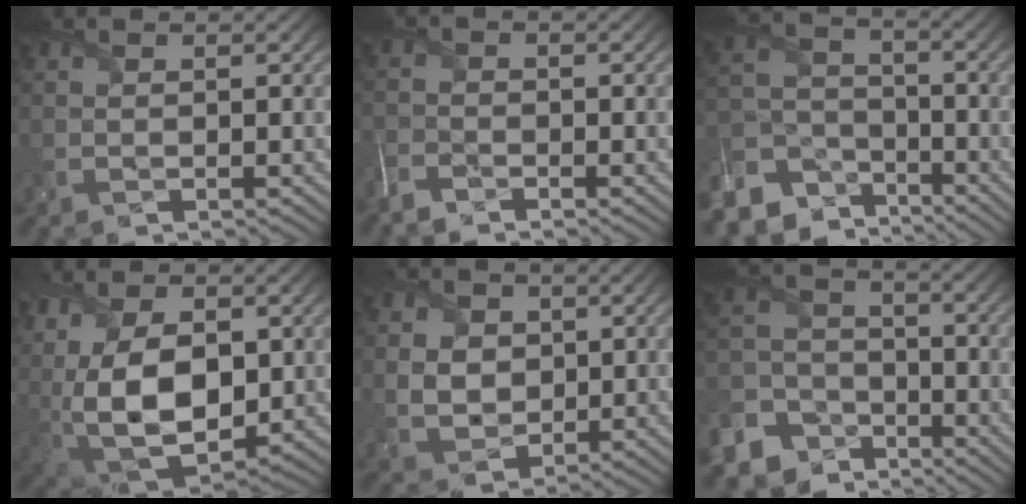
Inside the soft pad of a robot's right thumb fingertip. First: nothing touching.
{"total": 2.9, "force": [-2.6, 1.0, 0.8], "torque": [-0.024, -0.010, -0.066]}
{"total": 12.5, "force": [-8.4, 8.4, 4.0], "torque": [-0.134, -0.045, -0.138]}
{"total": 17.3, "force": [1.2, 10.5, 13.7], "torque": [-0.279, -0.017, 0.039]}
{"total": 6.0, "force": [1.1, 5.0, 3.1], "torque": [-0.101, -0.003, 0.013]}
{"total": 11.2, "force": [-7.3, 7.9, 3.1], "torque": [-0.114, -0.035, -0.130]}